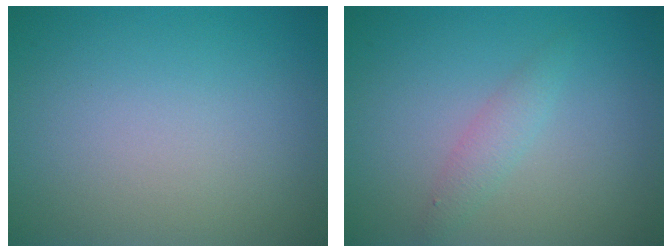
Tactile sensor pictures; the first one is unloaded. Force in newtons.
{"total": 1.6, "press": 1.6, "slide": 0.1}